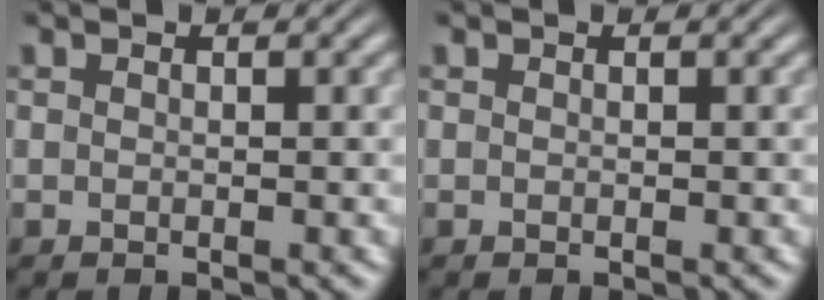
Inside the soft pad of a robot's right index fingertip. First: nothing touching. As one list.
[{"total": 0.0}]